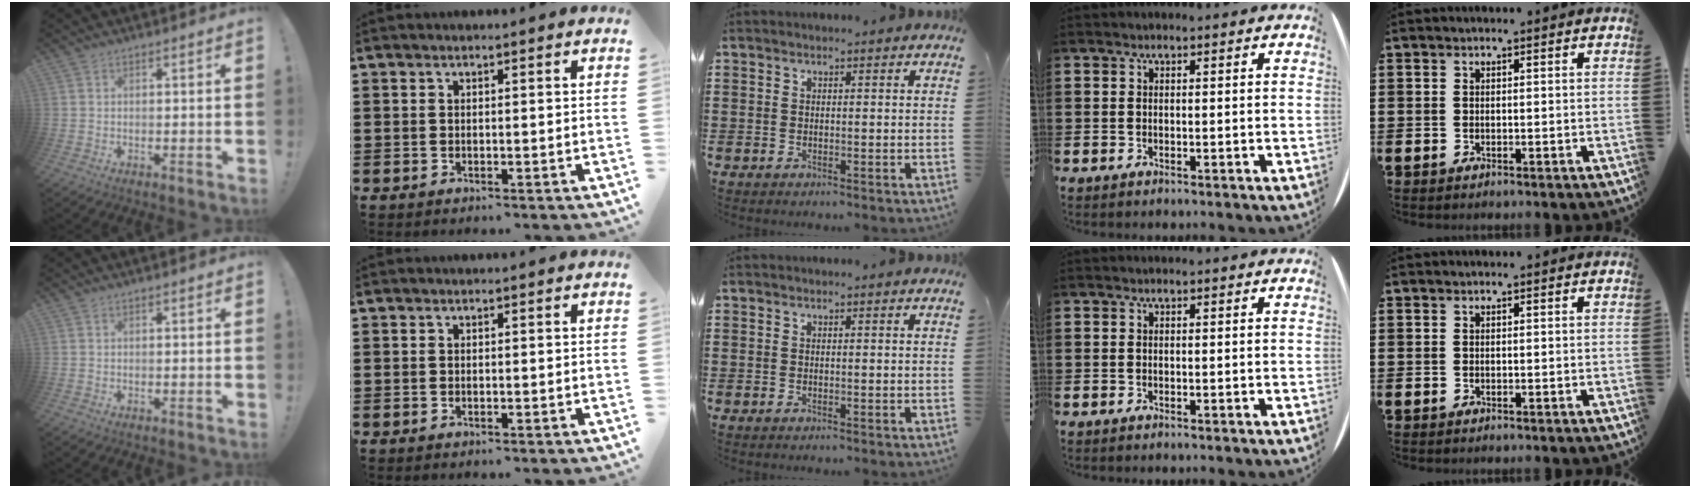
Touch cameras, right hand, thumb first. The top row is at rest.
{}